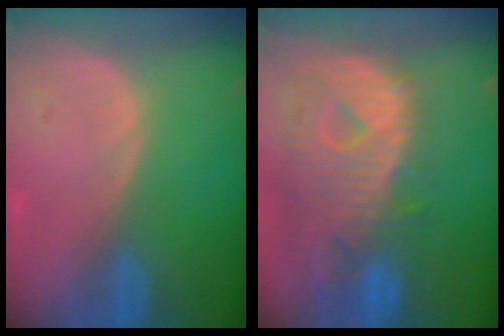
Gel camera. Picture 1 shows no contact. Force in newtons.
{"total": 12.6, "press": 10.9, "slide": 6.4}